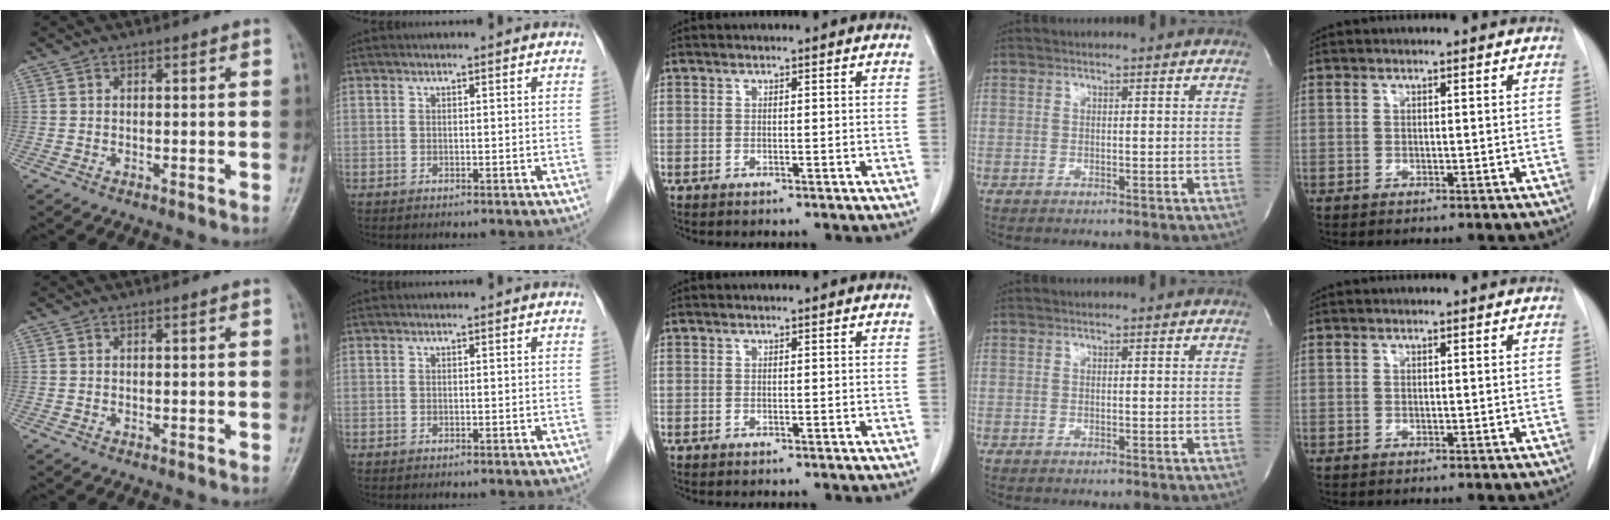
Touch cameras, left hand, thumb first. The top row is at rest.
{}